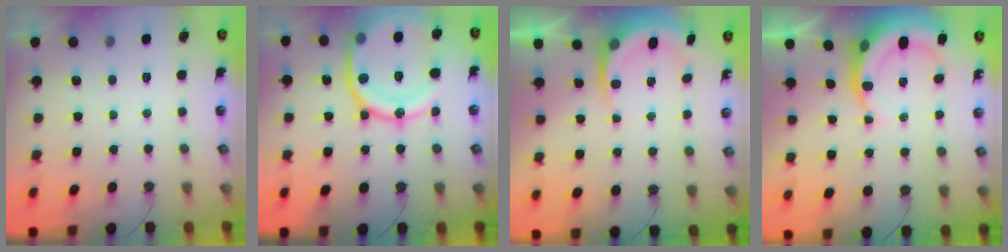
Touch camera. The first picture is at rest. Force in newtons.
{"total": 24.0, "press": 23.9, "slide": 2.6}
{"total": 7.1, "press": 6.9, "slide": 1.6}
{"total": 8.4, "press": 8.3, "slide": 1.3}